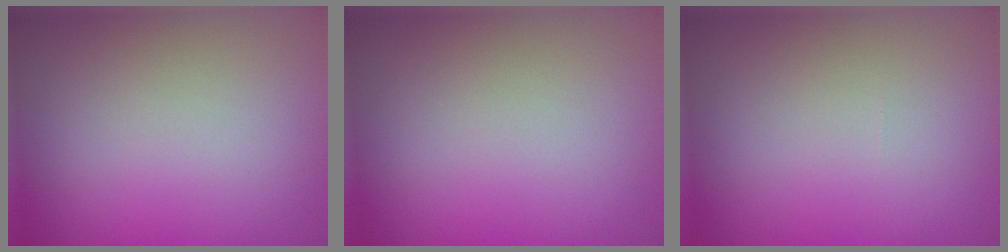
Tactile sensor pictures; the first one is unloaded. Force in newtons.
{"total": 0.0}
{"total": 0.0}